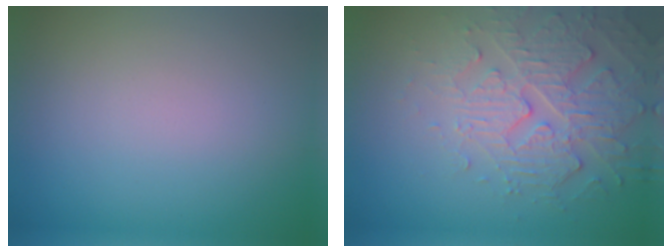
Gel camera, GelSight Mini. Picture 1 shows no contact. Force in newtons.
{"total": 4.9, "press": 3.8, "slide": 3.0}